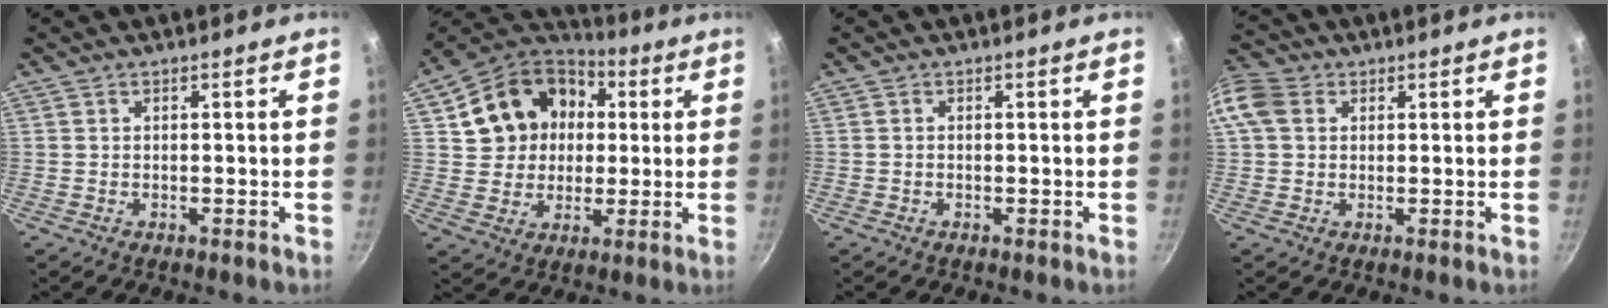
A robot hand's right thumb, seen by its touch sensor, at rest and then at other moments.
{"total": 16.6, "force": [3.6, 14.1, 8.1], "torque": [-0.120, 0.027, 0.057]}
{"total": 0.0}
{"total": 7.6, "force": [2.0, 5.9, 4.5], "torque": [-0.090, 0.014, 0.025]}